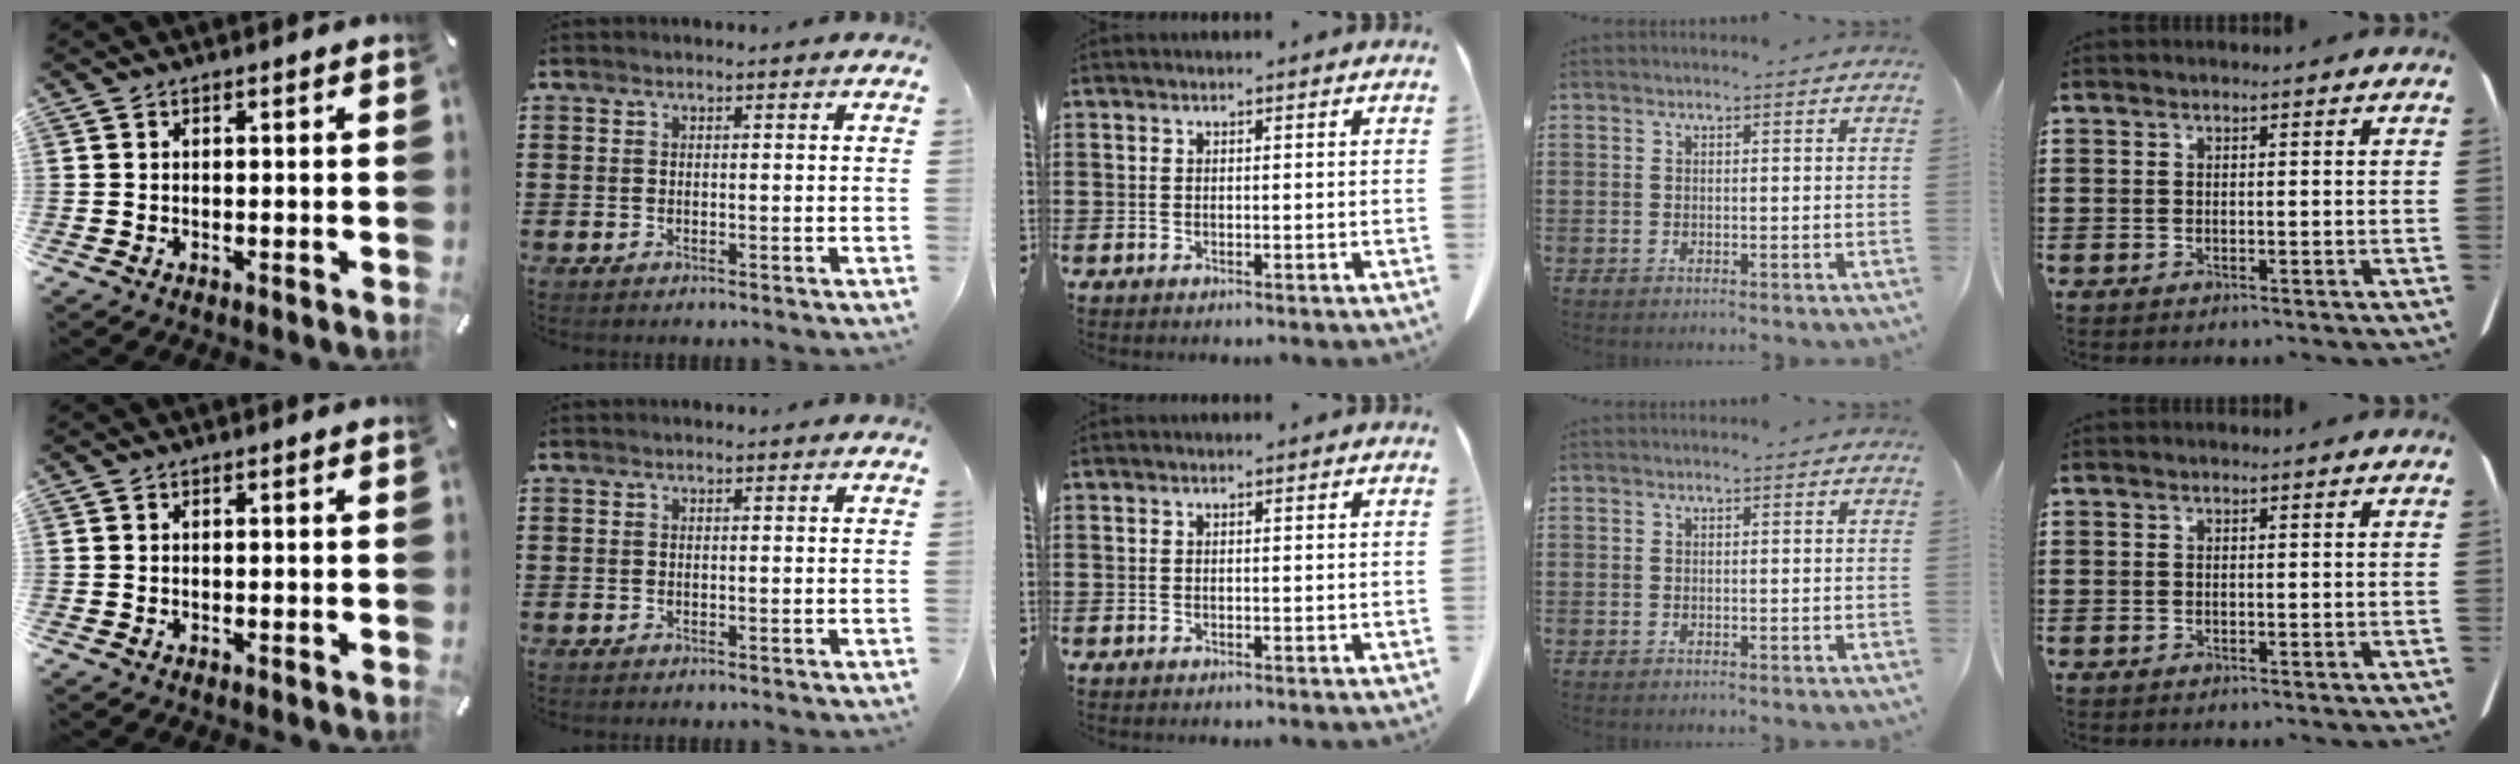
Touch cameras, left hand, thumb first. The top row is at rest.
{}